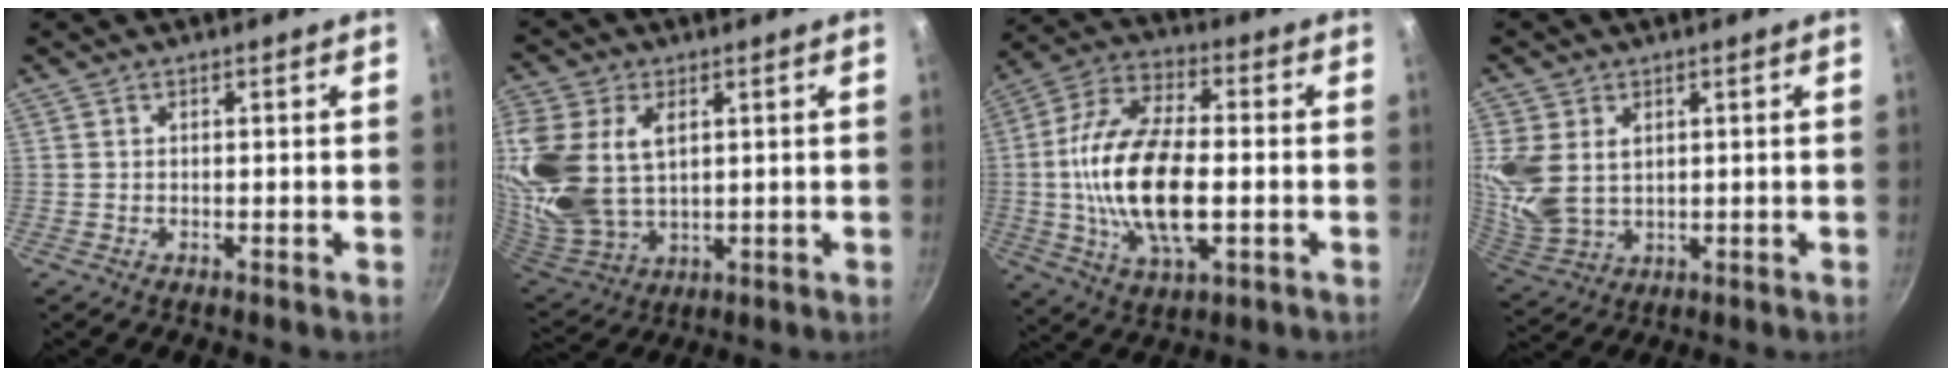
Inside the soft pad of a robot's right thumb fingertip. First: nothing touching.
{"total": 20.1, "force": [4.6, 13.3, 14.4], "torque": [-0.320, -0.013, 0.101]}
{"total": 19.7, "force": [-1.9, 9.5, 17.1], "torque": [-0.321, 0.020, -0.042]}
{"total": 11.6, "force": [3.0, 8.0, 7.8], "torque": [-0.167, -0.018, 0.073]}